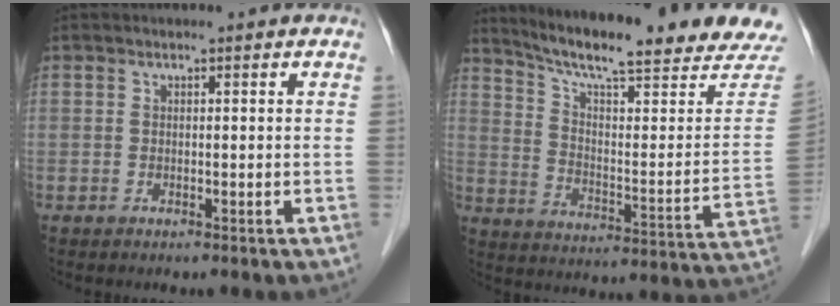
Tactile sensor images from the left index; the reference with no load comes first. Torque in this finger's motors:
{"motor_torque": [-0.65, -0.97, 0.29, 0.08]}